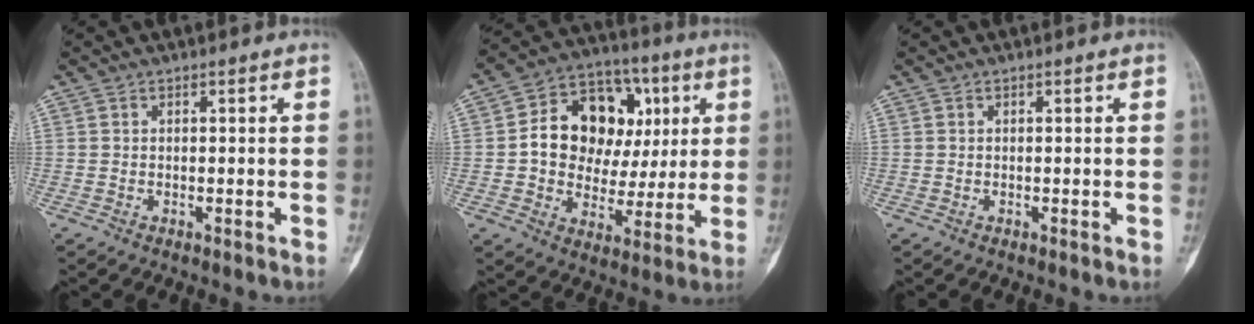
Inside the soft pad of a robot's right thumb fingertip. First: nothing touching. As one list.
[{"total": 18.3, "force": [3.1, 13.9, 11.6], "torque": [-0.135, 0.023, 0.052]}, {"total": 0.0}]